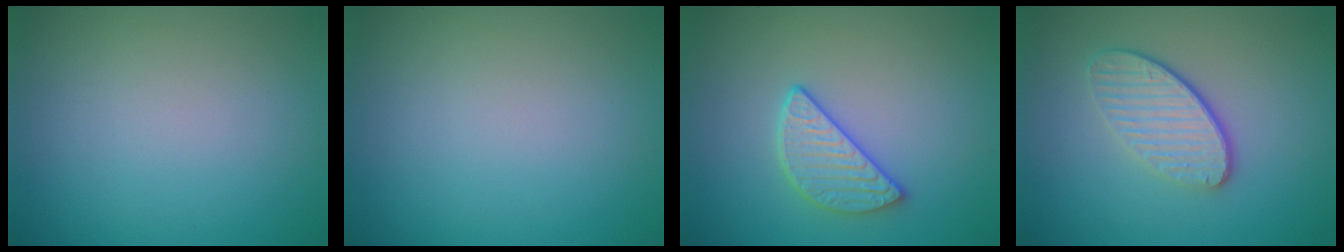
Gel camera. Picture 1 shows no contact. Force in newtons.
{"total": 0.0}
{"total": 2.9, "press": 2.6, "slide": 1.1}
{"total": 3.6, "press": 2.9, "slide": 2.2}